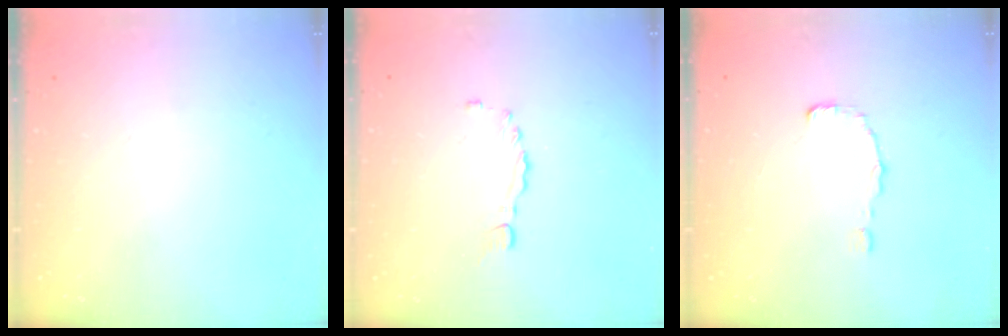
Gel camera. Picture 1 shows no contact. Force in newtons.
{"total": 1.5, "press": 1.4, "slide": 0.4}
{"total": 0.0}